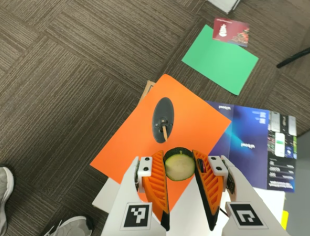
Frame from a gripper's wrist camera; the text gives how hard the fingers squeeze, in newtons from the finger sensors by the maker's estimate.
{"total": 8.9, "left": 8.9, "right": 8.8}